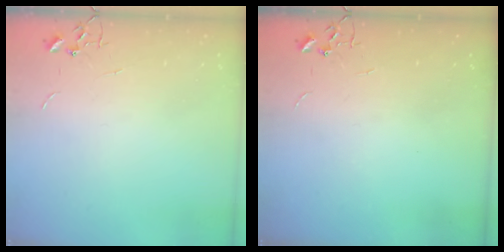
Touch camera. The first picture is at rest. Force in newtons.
{"total": 0.0}